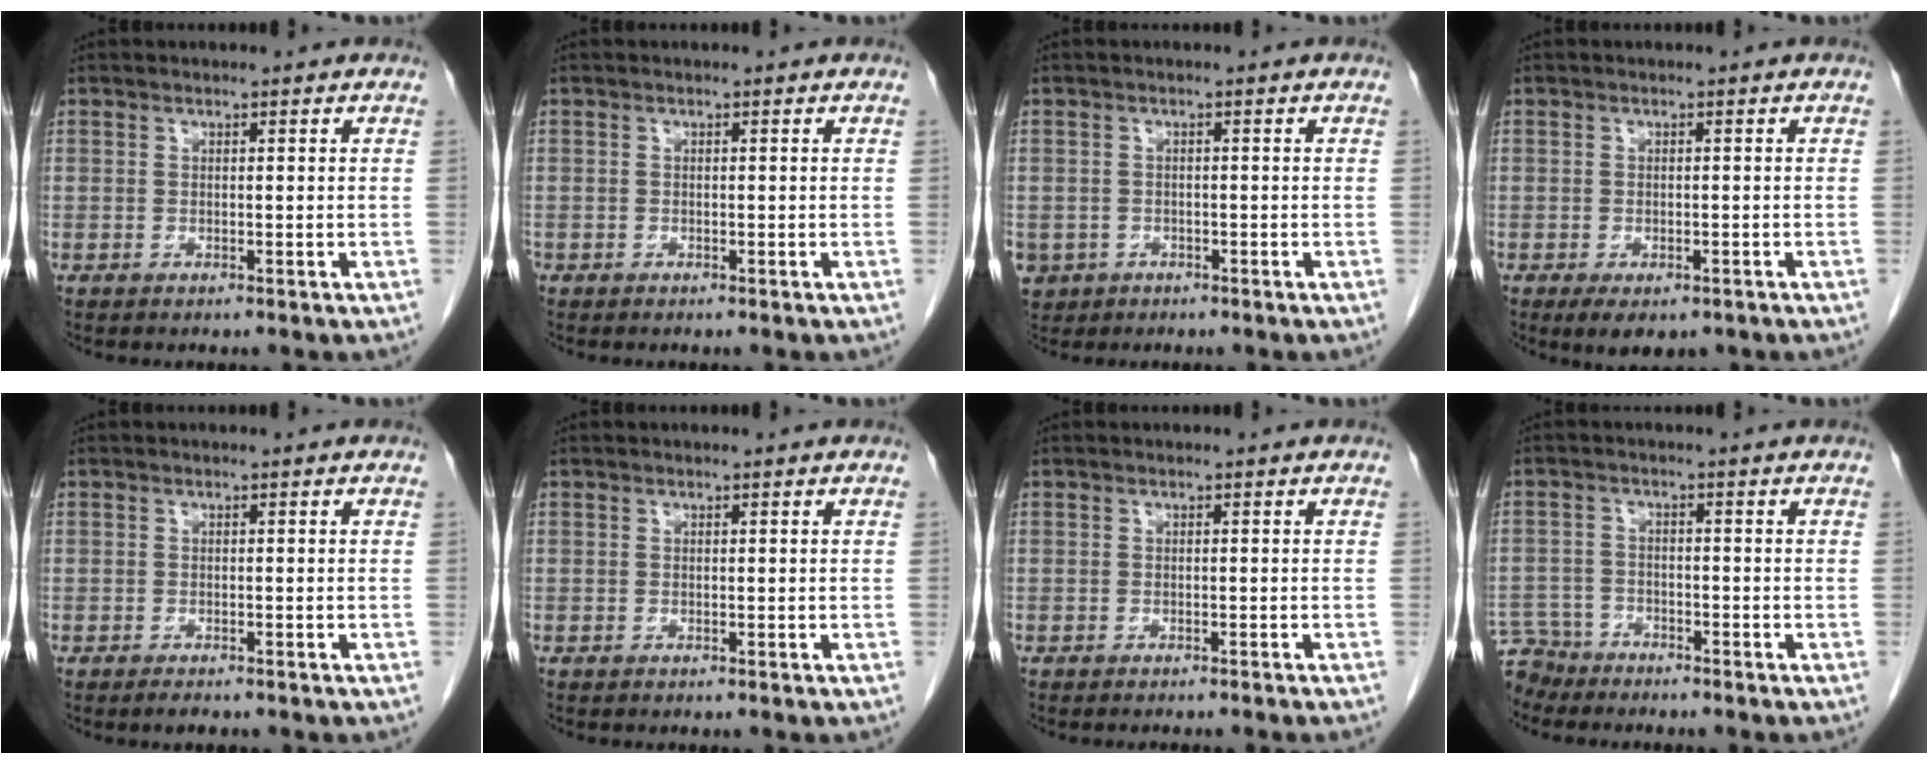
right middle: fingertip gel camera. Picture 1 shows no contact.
{"total": 0.0}
{"total": 4.5, "force": [-2.2, 3.8, 0.9], "torque": [-0.019, 0.002, -0.032]}
{"total": 4.9, "force": [-3.1, 2.4, 2.8], "torque": [-0.036, -0.006, -0.040]}
{"total": 1.3, "force": [-1.1, 0.3, 0.7], "torque": [-0.015, -0.003, -0.013]}
{"total": 0.0}
{"total": 3.2, "force": [-2.9, -0.1, 1.4], "torque": [-0.017, -0.001, -0.036]}
{"total": 5.7, "force": [-5.3, 2.1, -0.3], "torque": [0.006, -0.009, -0.098]}